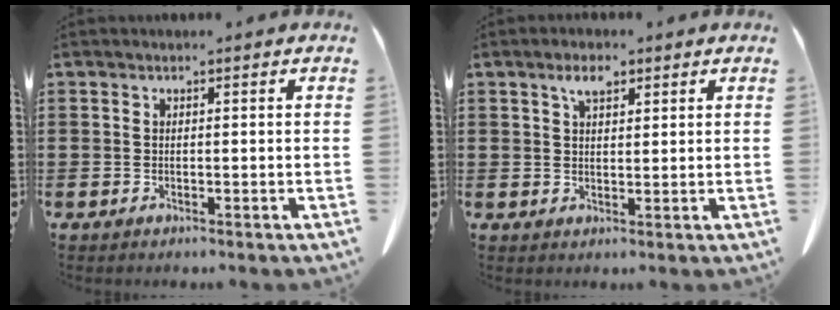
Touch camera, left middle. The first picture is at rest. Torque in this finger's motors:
{"motor_torque": [1.43, 0.71, 0.00, 0.02]}